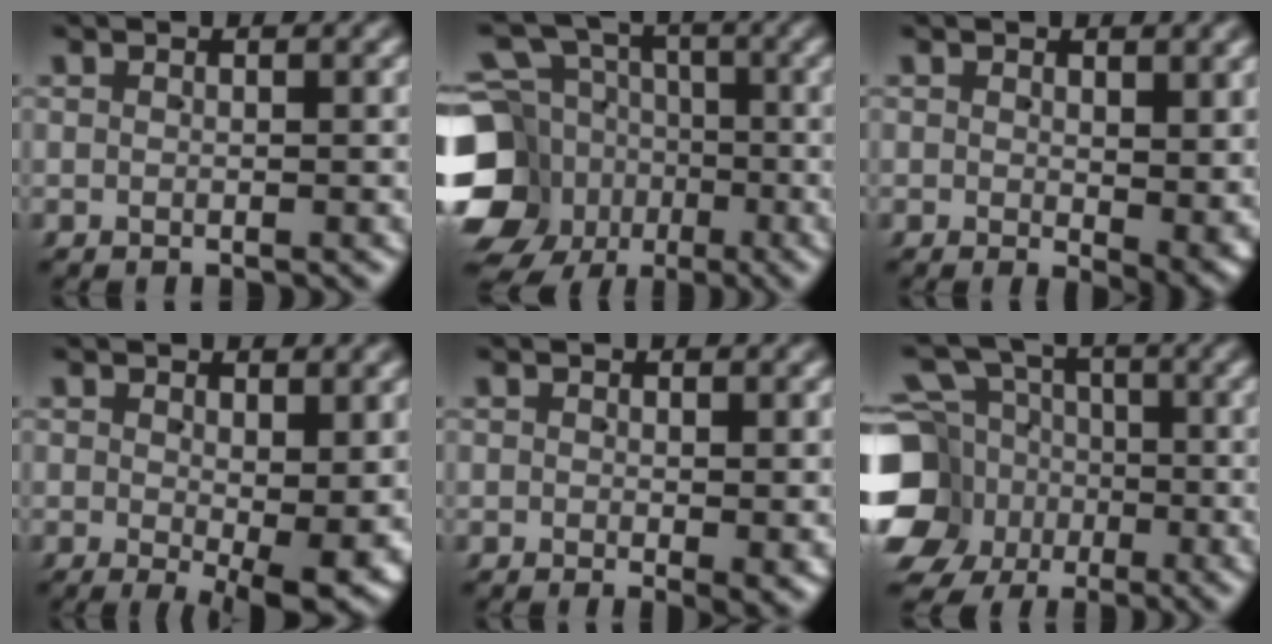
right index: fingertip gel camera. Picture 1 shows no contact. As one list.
[{"total": 12.0, "force": [-3.0, 10.4, 5.2], "torque": [-0.091, -0.047, -0.051]}, {"total": 2.5, "force": [0.5, 1.0, 2.3], "torque": [-0.018, -0.008, 0.010]}, {"total": 5.1, "force": [-1.1, 1.3, 4.8], "torque": [-0.063, -0.023, -0.005]}, {"total": 1.1, "force": [0.0, 0.2, 1.1], "torque": [-0.011, -0.005, 0.001]}, {"total": 11.8, "force": [-2.5, 10.7, 4.4], "torque": [-0.092, -0.050, -0.041]}]